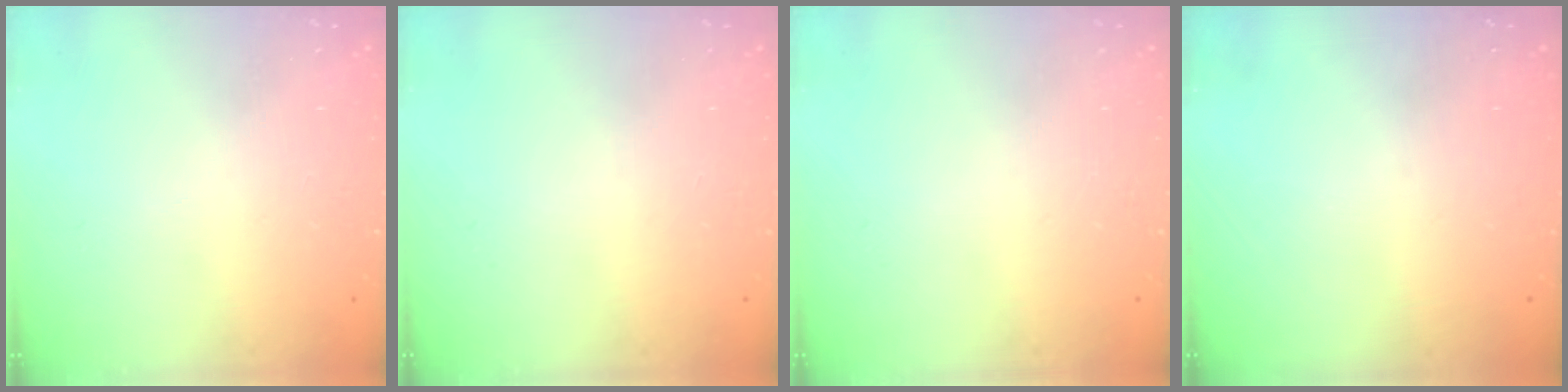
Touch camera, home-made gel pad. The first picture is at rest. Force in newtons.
{"total": 0.0}
{"total": 0.0}
{"total": 0.0}